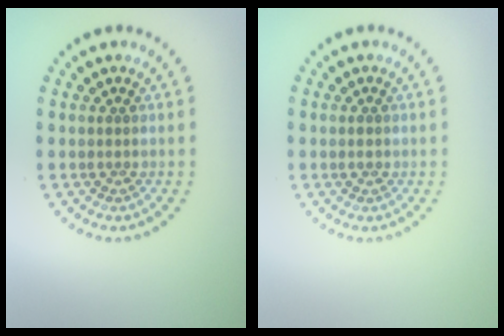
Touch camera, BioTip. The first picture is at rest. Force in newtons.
{"total": 1.0, "press": 1.0, "slide": 0.0}